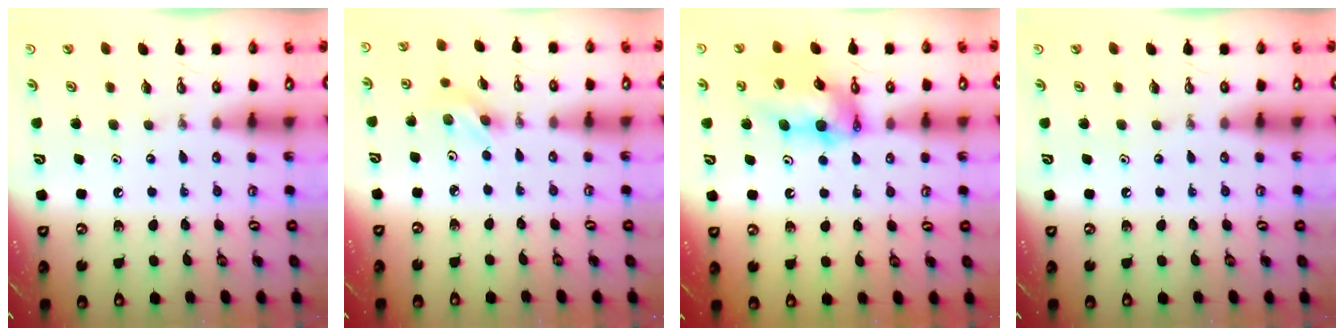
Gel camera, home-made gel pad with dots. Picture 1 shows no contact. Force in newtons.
{"total": 2.6, "press": 2.3, "slide": 1.1}
{"total": 13.6, "press": 13.5, "slide": 1.4}
{"total": 0.0}